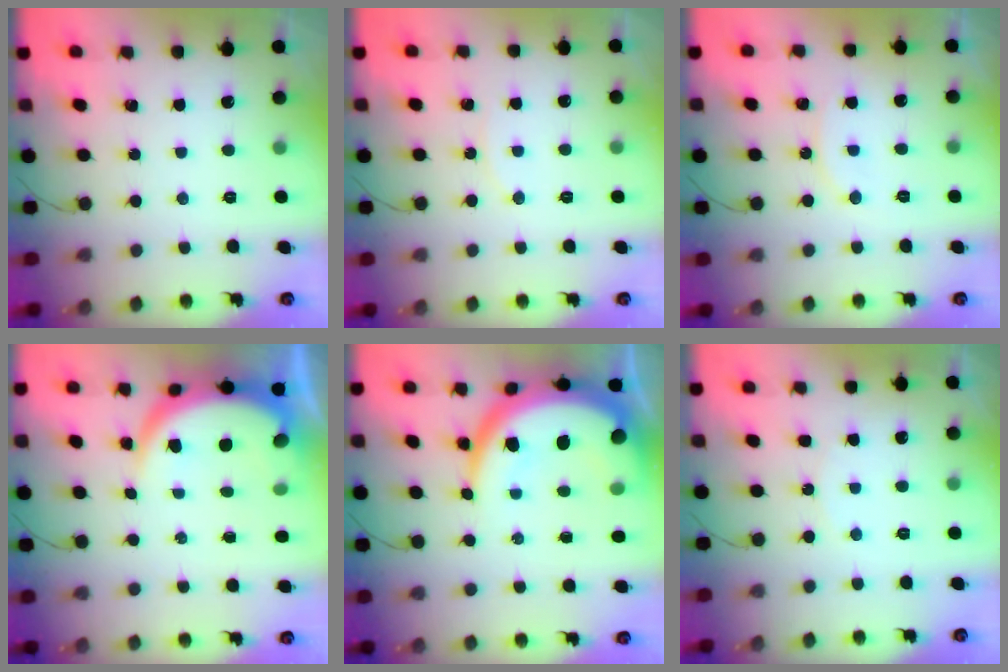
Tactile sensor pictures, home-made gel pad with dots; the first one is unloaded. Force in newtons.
{"total": 5.0, "press": 5.0, "slide": 0.6}
{"total": 6.5, "press": 6.5, "slide": 0.3}
{"total": 9.2, "press": 9.2, "slide": 0.8}
{"total": 19.3, "press": 19.2, "slide": 2.1}
{"total": 4.8, "press": 4.8, "slide": 0.4}